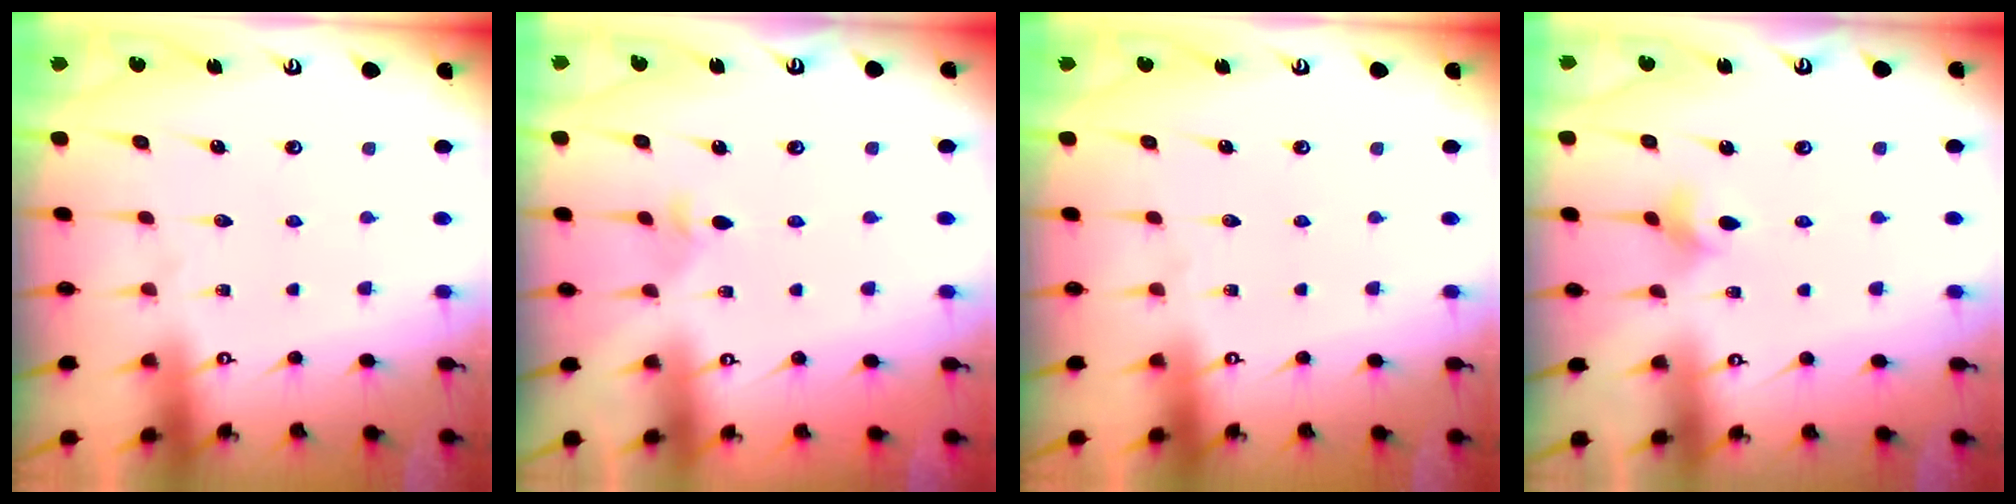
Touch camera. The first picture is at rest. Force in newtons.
{"total": 2.5, "press": 2.4, "slide": 0.6}
{"total": 0.0}
{"total": 4.0, "press": 4.0, "slide": 0.6}